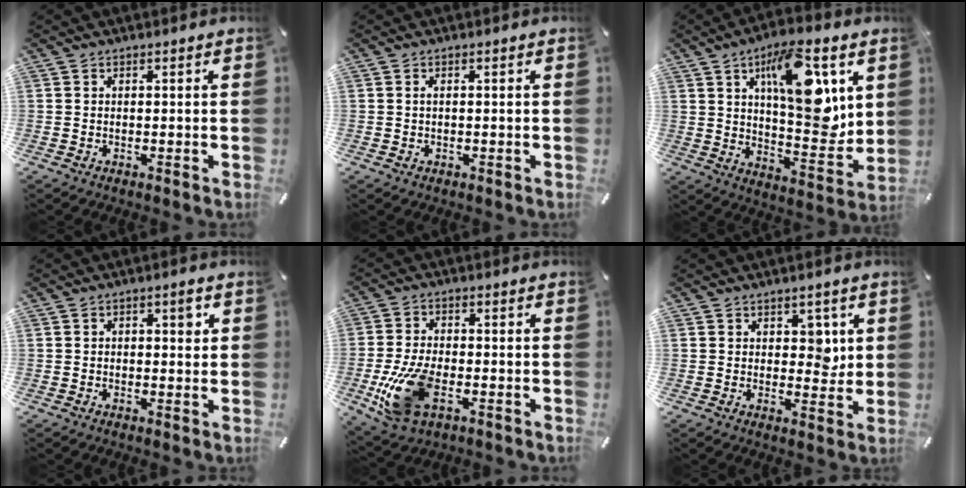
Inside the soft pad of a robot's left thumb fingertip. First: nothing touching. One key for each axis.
{"total": 0.9, "fx": 0.1, "fy": 0.5, "fz": 0.7, "tx": -0.015, "ty": 0.003, "tz": 0.001}
{"total": 18.6, "fx": 7.8, "fy": 7.5, "fz": 15.1, "tx": -0.226, "ty": -0.034, "tz": 0.123}
{"total": 3.3, "fx": 0.7, "fy": 1.7, "fz": 2.8, "tx": -0.033, "ty": 0.001, "tz": 0.003}
{"total": 13.6, "fx": -3.9, "fy": 7.8, "fz": 10.5, "tx": -0.229, "ty": -0.002, "tz": -0.068}
{"total": 5.4, "fx": 1.5, "fy": 3.8, "fz": 3.5, "tx": -0.027, "ty": -0.009, "tz": 0.016}